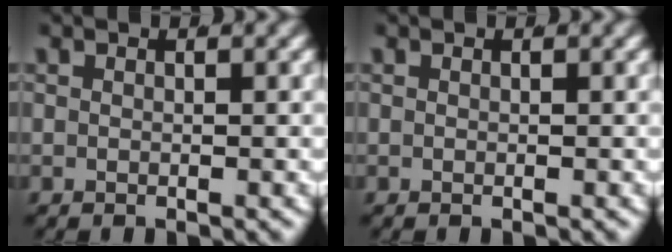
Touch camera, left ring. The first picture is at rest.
{"total": 0.0}